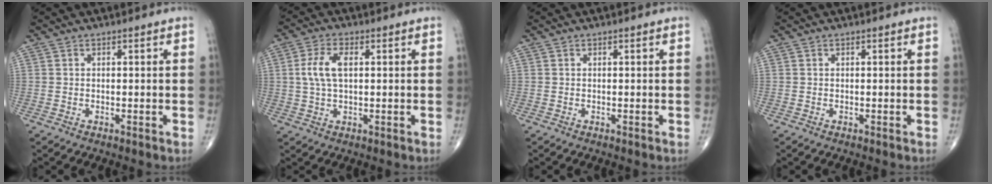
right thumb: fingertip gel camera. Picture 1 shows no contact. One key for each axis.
{"total": 6.3, "fx": 1.0, "fy": 3.2, "fz": 5.4, "tx": -0.120, "ty": 0.009, "tz": 0.018}
{"total": 0.0}
{"total": 0.0}